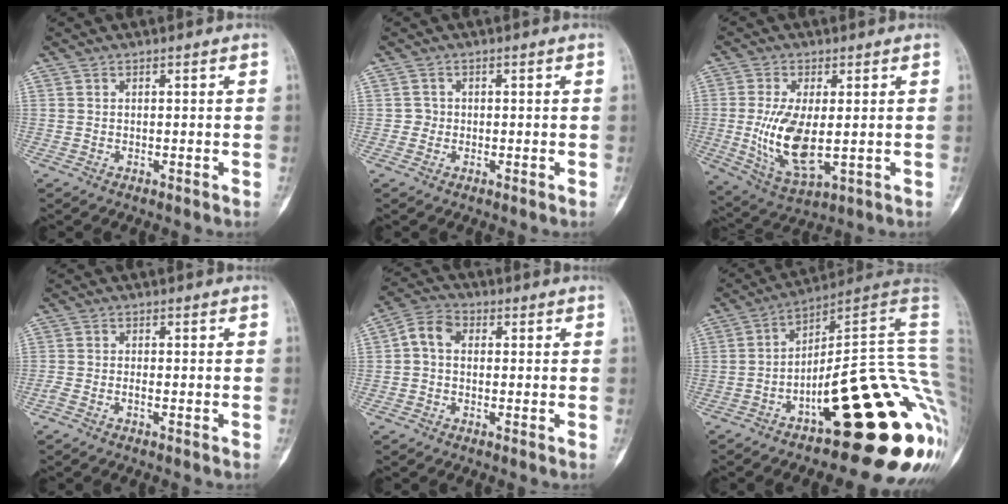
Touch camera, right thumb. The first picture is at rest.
{"total": 1.4, "force": [-0.2, 1.3, 0.0], "torque": [0.009, 0.007, -0.006]}
{"total": 11.6, "force": [-0.5, 5.1, 10.4], "torque": [-0.206, -0.020, 0.004]}
{"total": 1.5, "force": [-0.9, 0.4, 1.2], "torque": [-0.032, 0.005, -0.018]}
{"total": 5.4, "force": [0.4, 4.1, 3.5], "torque": [-0.058, 0.017, -0.005]}
{"total": 28.6, "force": [-8.4, 8.2, 26.1], "torque": [-0.239, 0.085, -0.110]}